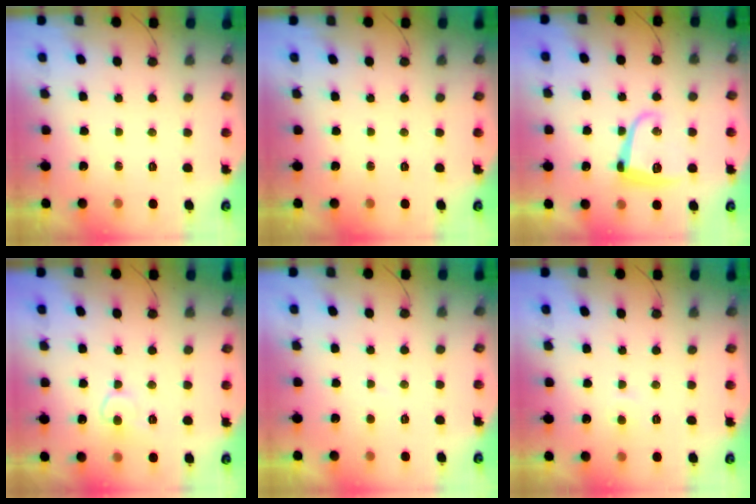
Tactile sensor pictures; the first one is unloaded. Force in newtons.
{"total": 0.0}
{"total": 11.1, "press": 11.1, "slide": 0.8}
{"total": 8.7, "press": 8.7, "slide": 0.8}
{"total": 2.4, "press": 2.4, "slide": 0.4}
{"total": 3.7, "press": 3.7, "slide": 0.3}